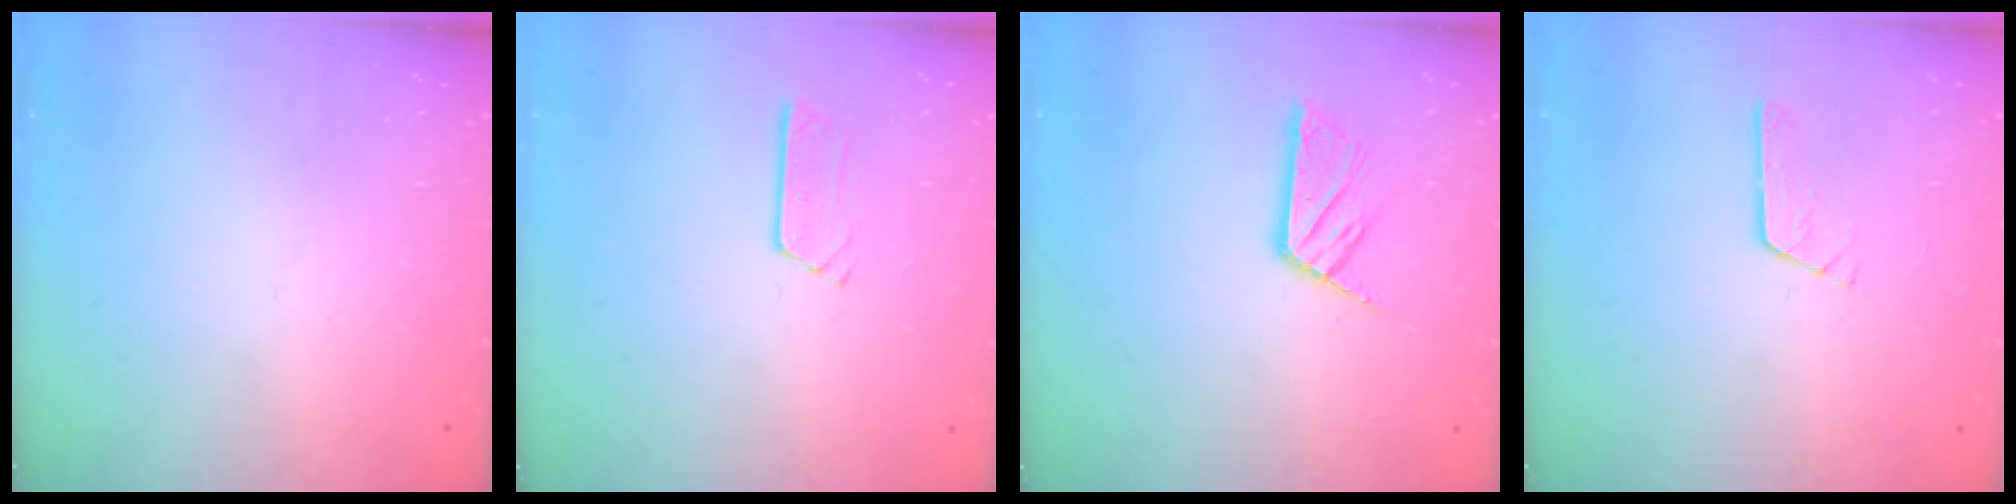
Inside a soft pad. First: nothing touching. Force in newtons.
{"total": 2.6, "press": 2.6, "slide": 0.2}
{"total": 10.0, "press": 10.0, "slide": 0.7}
{"total": 2.4, "press": 2.4, "slide": 0.2}